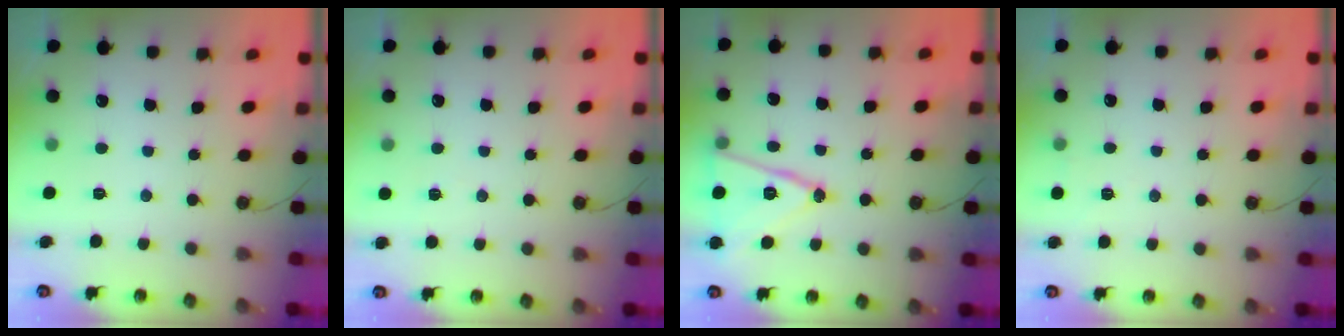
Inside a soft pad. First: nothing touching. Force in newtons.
{"total": 3.5, "press": 3.0, "slide": 1.8}
{"total": 14.5, "press": 14.1, "slide": 3.2}
{"total": 4.9, "press": 2.2, "slide": 4.4}